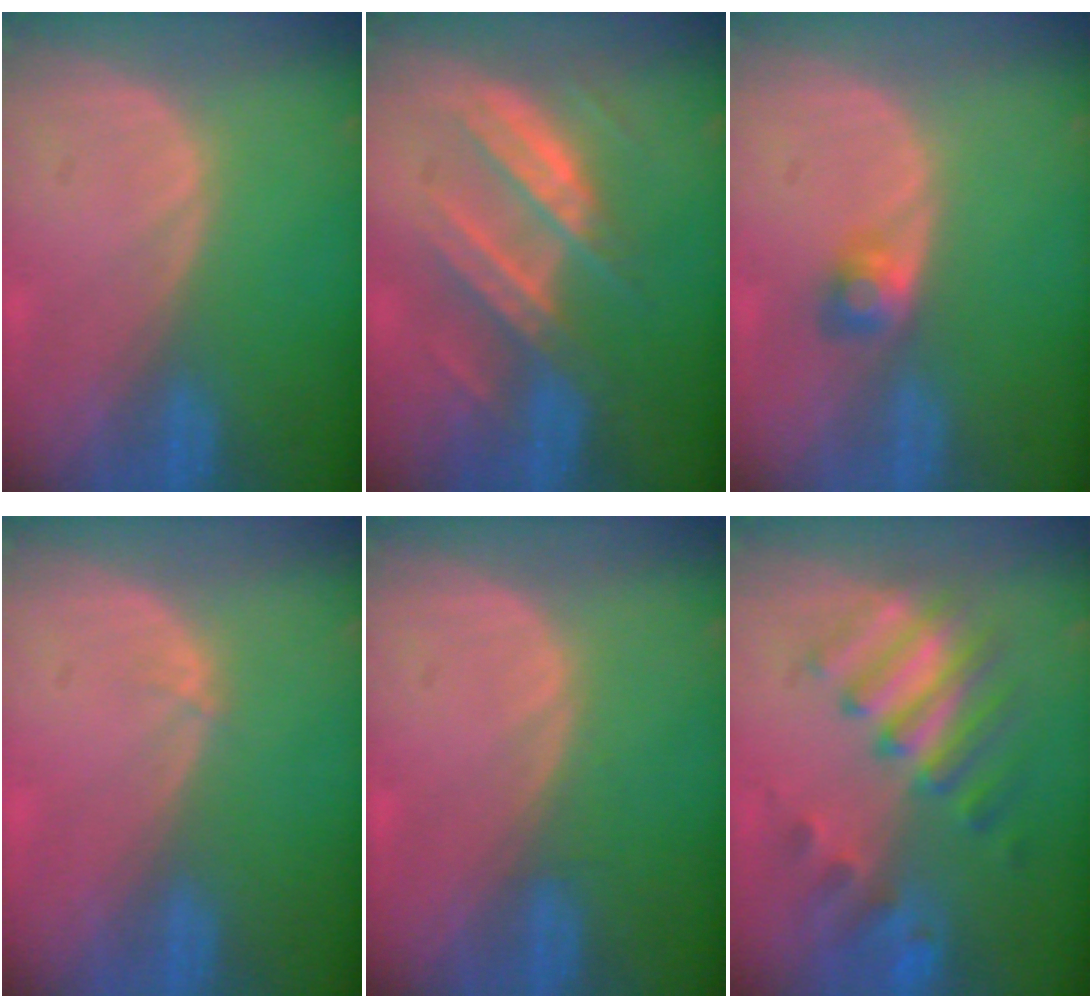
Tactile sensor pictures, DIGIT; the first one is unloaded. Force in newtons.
{"total": 7.3, "press": 7.3, "slide": 0.1}
{"total": 2.5, "press": 2.3, "slide": 0.9}
{"total": 0.6, "press": 0.4, "slide": 0.3}
{"total": 0.6, "press": 0.6, "slide": 0.2}
{"total": 8.5, "press": 7.9, "slide": 3.0}